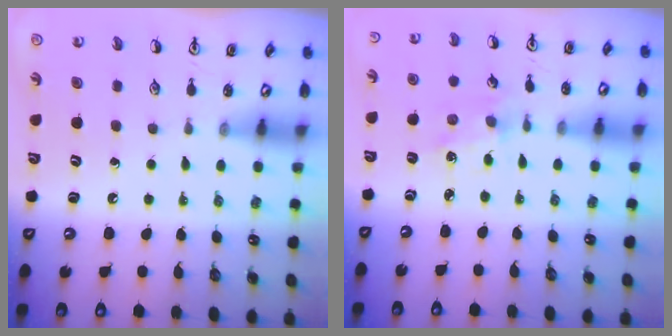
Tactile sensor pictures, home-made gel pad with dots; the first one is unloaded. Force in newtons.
{"total": 1.6, "press": 1.5, "slide": 0.3}